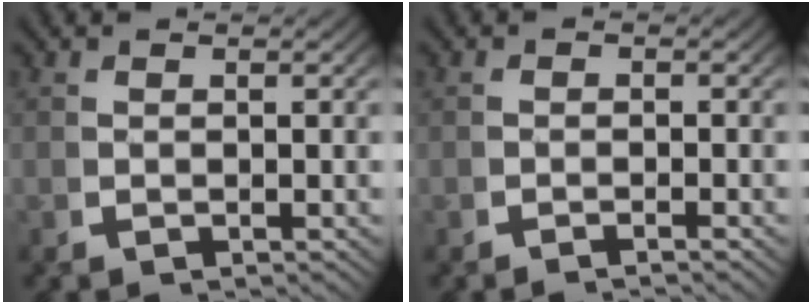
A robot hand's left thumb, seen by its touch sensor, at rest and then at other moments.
{"total": 0.8, "force": [-0.7, 0.0, 0.2], "torque": [0.000, 0.002, -0.018]}